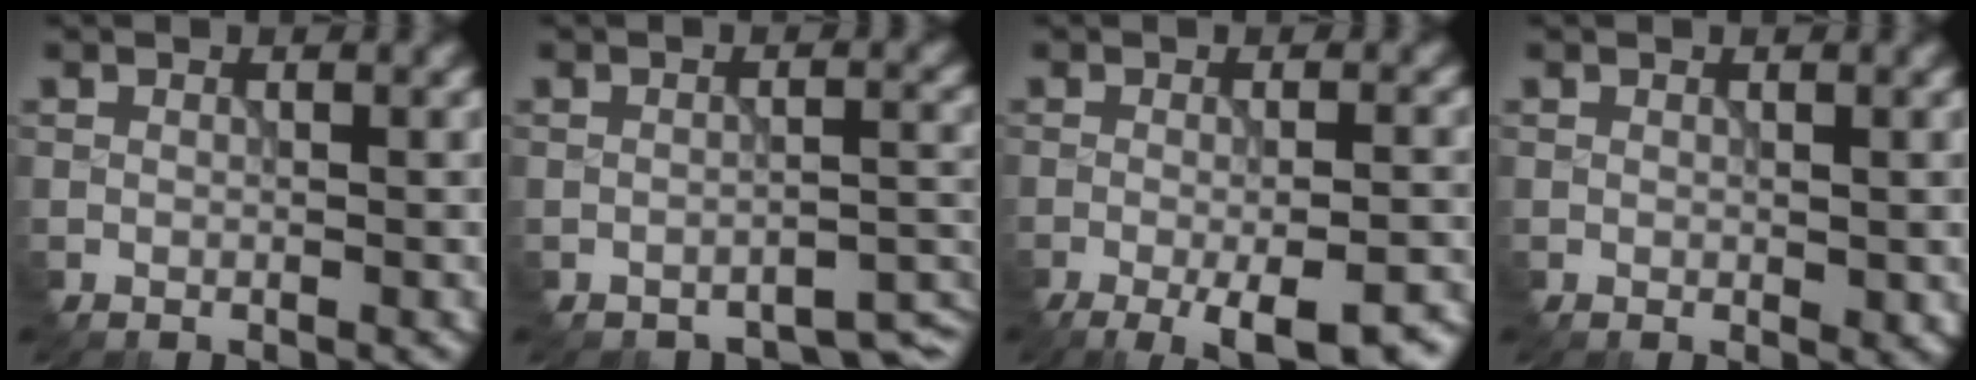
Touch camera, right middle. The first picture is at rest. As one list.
[{"total": 3.4, "force": [-3.3, 0.5, 0.6], "torque": [-0.013, -0.005, -0.044]}, {"total": 7.5, "force": [-3.9, 2.2, 6.0], "torque": [-0.087, -0.008, -0.049]}, {"total": 0.9, "force": [0.0, 0.5, 0.7], "torque": [-0.013, -0.001, -0.002]}]